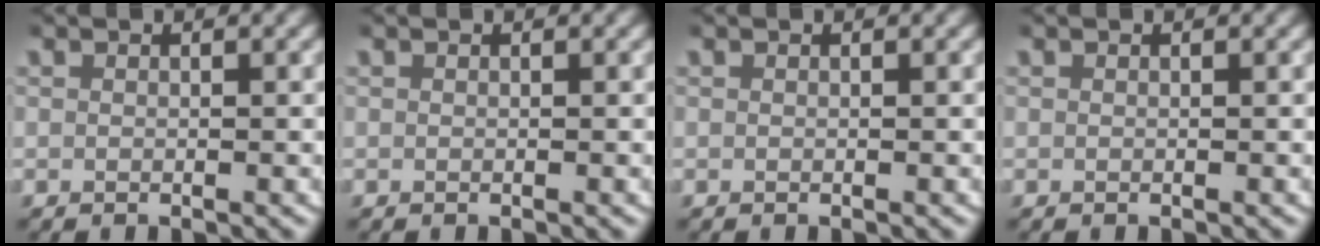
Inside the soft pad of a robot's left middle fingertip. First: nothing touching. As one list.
[{"total": 0.0}, {"total": 0.0}, {"total": 0.0}]